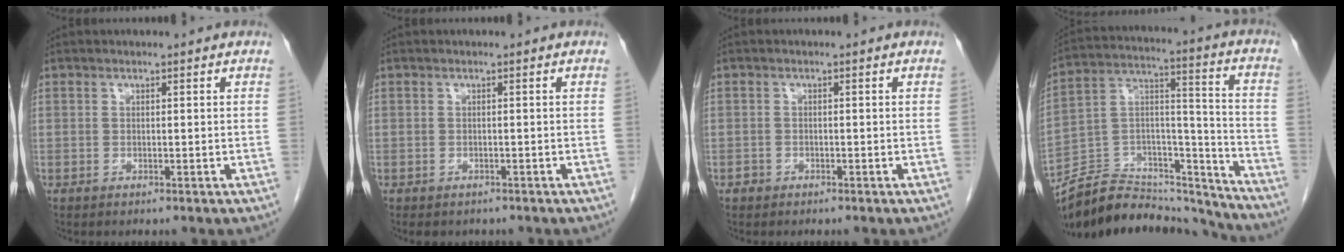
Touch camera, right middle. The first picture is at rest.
{"total": 3.3, "force": [-2.7, 1.7, 0.9], "torque": [-0.007, 0.000, -0.030]}
{"total": 0.9, "force": [-0.6, 0.6, 0.1], "torque": [-0.005, 0.003, -0.012]}
{"total": 23.9, "force": [-22.5, 5.8, 5.3], "torque": [-0.111, 0.041, -0.352]}